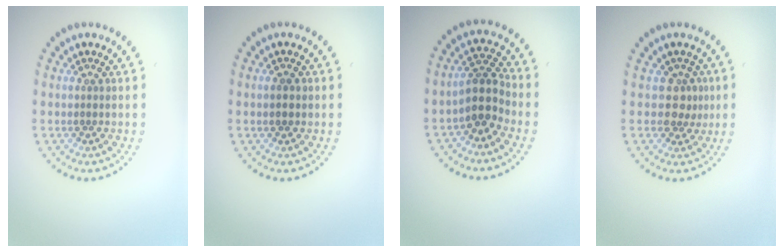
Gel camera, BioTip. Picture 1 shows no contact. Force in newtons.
{"total": 1.8, "press": 1.8, "slide": 0.1}
{"total": 3.4, "press": 2.8, "slide": 1.9}
{"total": 1.9, "press": 1.6, "slide": 1.1}